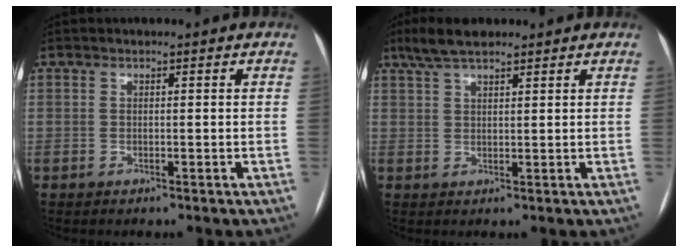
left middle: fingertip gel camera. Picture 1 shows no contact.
{"total": 5.6, "force": [4.2, 1.5, 3.3], "torque": [-0.071, 0.020, 0.079]}